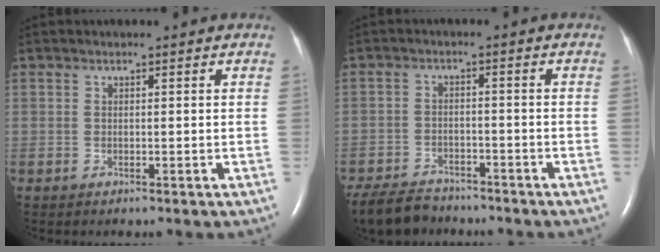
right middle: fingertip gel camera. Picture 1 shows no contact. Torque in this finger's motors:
{"motor_torque": [0.66, -0.69, 0.02, 0.01]}